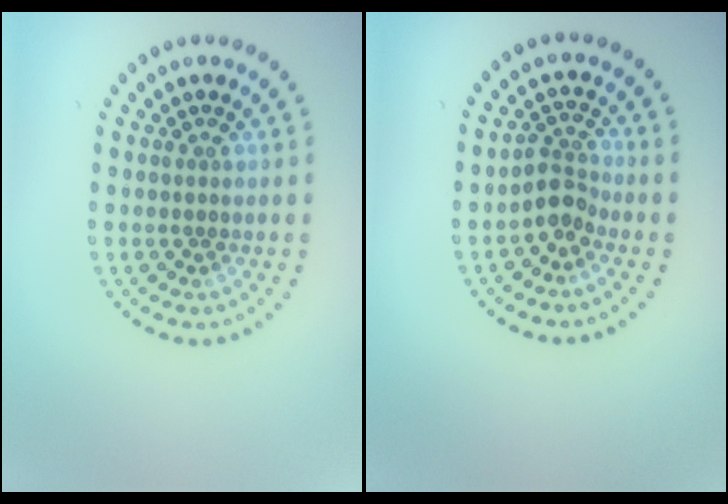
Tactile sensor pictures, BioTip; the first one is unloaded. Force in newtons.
{"total": 2.3, "press": 1.7, "slide": 1.5}